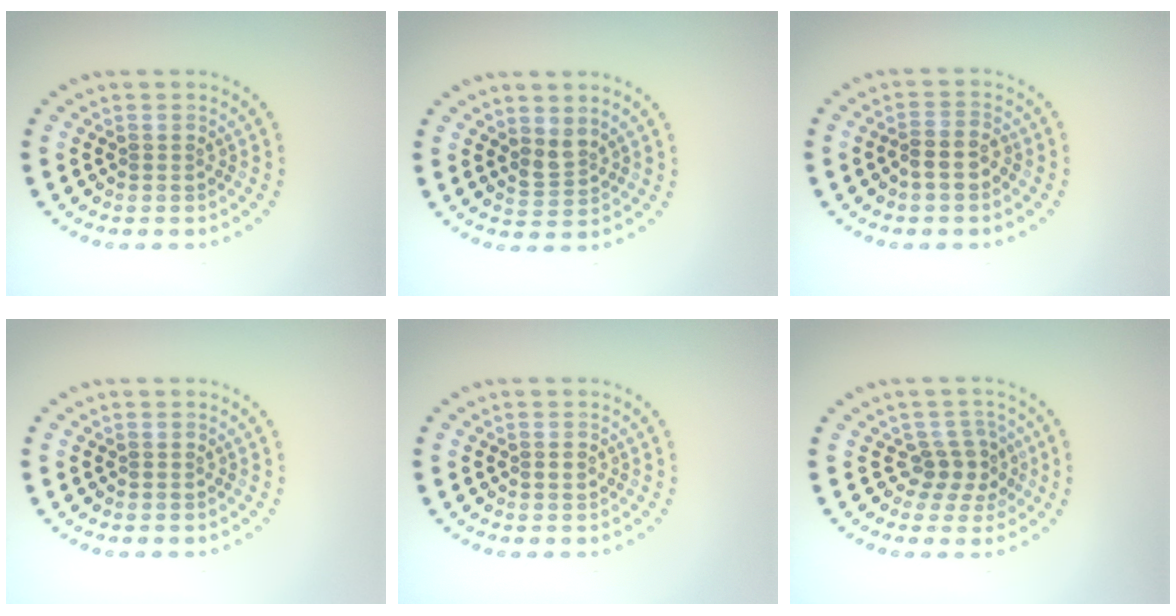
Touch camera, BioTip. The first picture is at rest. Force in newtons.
{"total": 1.7, "press": 1.3, "slide": 1.1}
{"total": 2.1, "press": 2.0, "slide": 0.8}
{"total": 0.0}
{"total": 0.8, "press": 0.8, "slide": 0.1}
{"total": 2.4, "press": 2.1, "slide": 1.3}